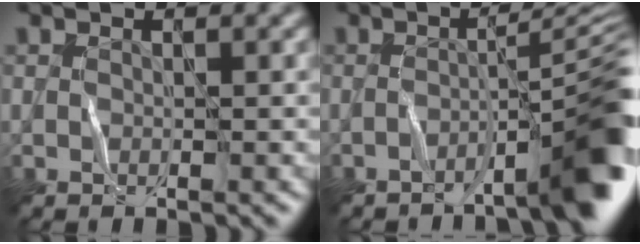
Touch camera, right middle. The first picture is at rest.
{"total": 8.2, "force": [-3.9, 1.4, 7.0], "torque": [-0.081, 0.019, -0.064]}